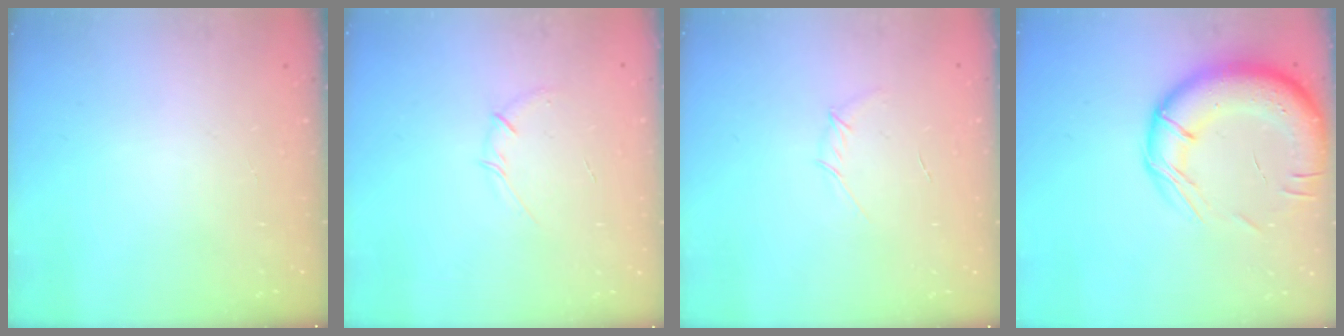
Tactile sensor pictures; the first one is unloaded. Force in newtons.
{"total": 5.1, "press": 4.9, "slide": 1.4}
{"total": 3.7, "press": 3.7, "slide": 0.6}
{"total": 19.8, "press": 19.2, "slide": 4.8}